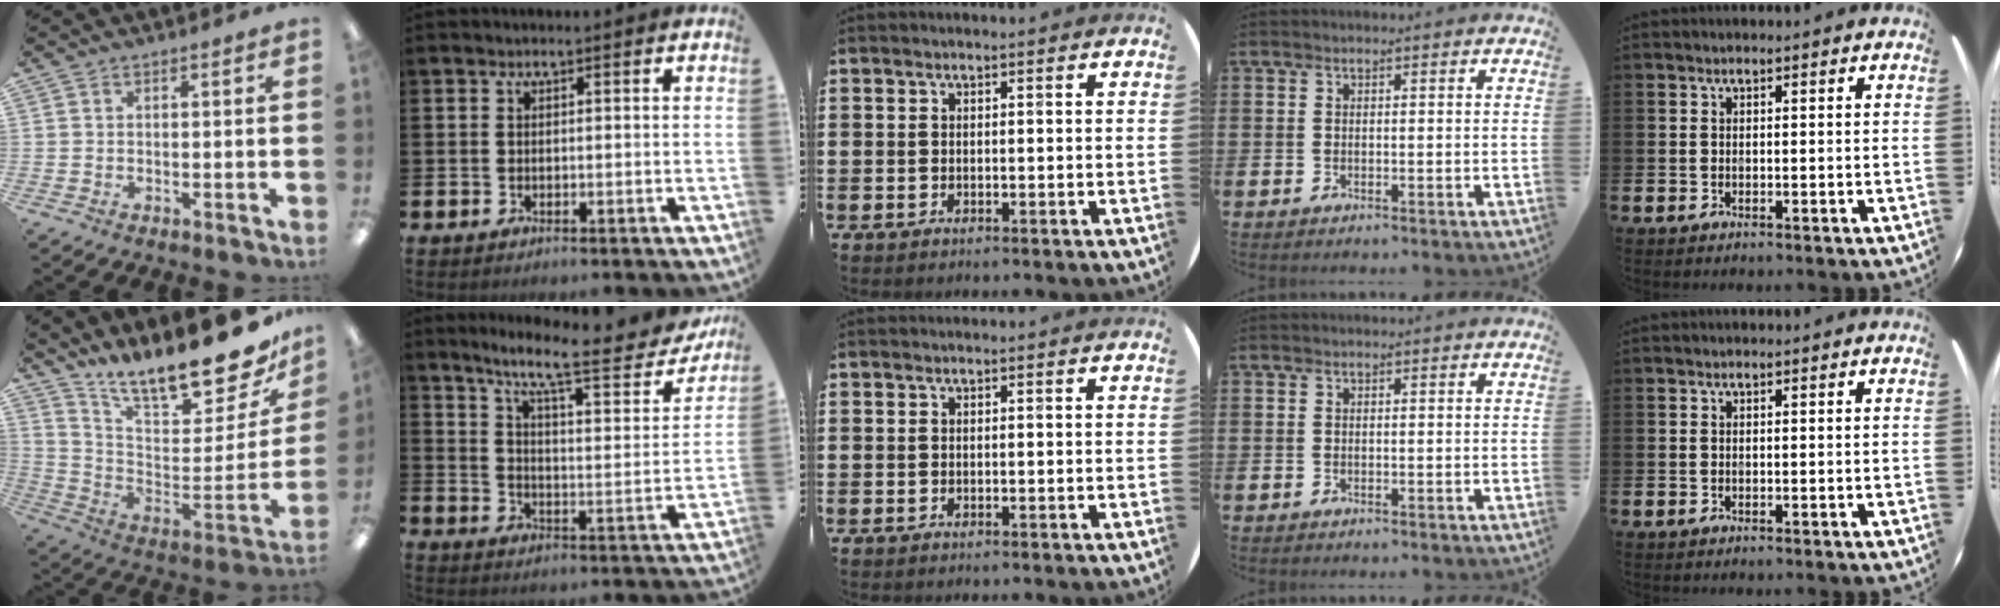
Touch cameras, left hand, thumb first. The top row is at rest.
{"thumb": {"total": 17.7, "force": [15.0, 4.0, 8.6], "torque": [-0.116, -0.127, 0.247]}, "index": {"total": 10.9, "force": [8.8, 1.7, 6.2], "torque": [-0.131, -0.052, 0.138]}}